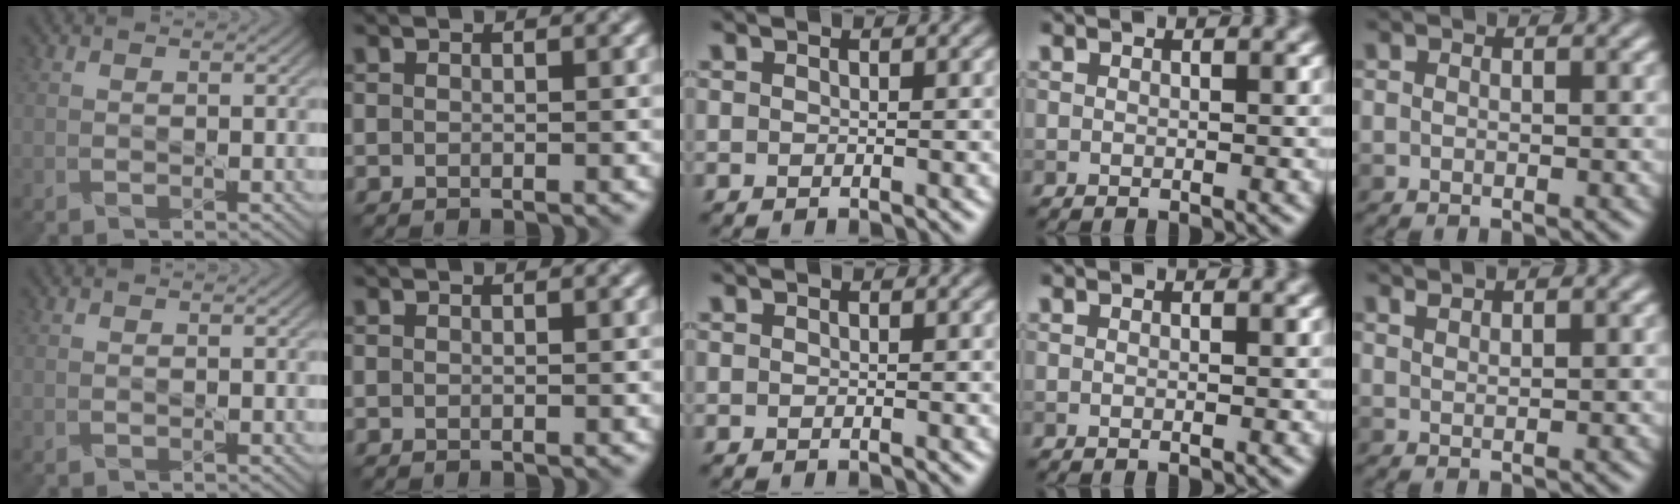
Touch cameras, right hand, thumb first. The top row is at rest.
{"little": {"total": 1.1, "force": [1.0, -0.3, -0.1], "torque": [-0.002, 0.001, 0.027]}}